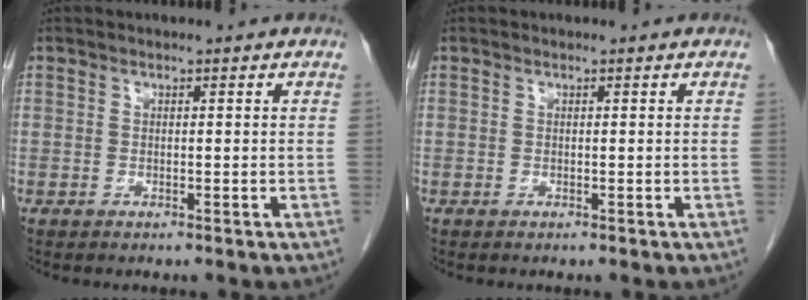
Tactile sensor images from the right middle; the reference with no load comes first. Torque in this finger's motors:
{"motor_torque": [0.00, 0.00, 0.00, -0.01]}